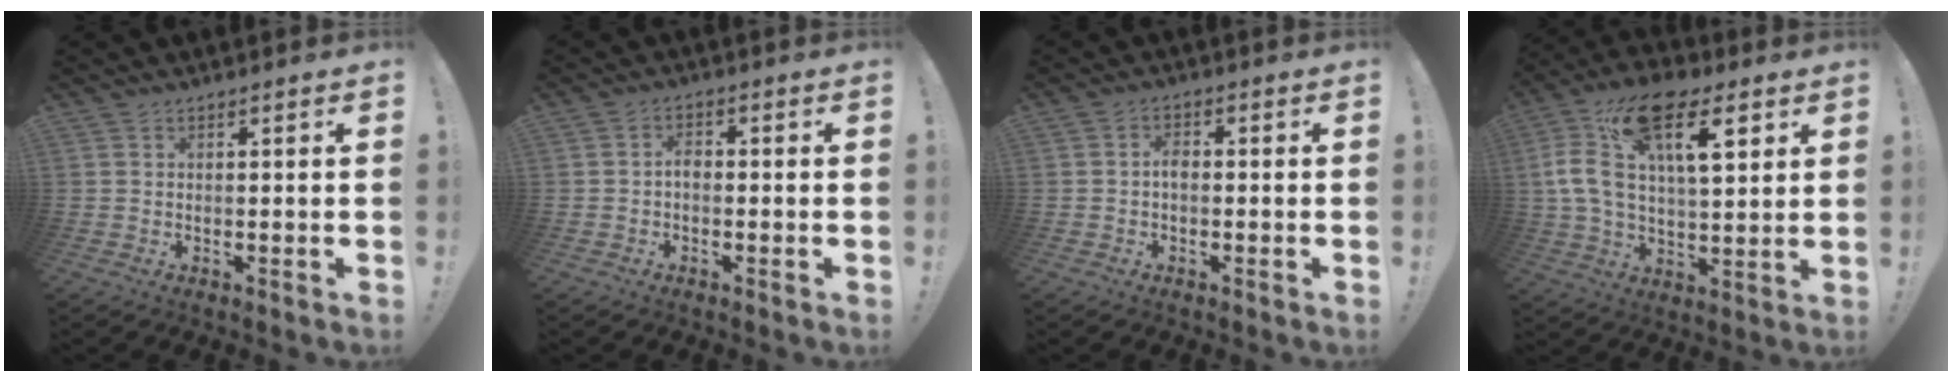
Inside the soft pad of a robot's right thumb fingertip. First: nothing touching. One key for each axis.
{"total": 2.6, "fx": -0.8, "fy": 1.7, "fz": 1.8, "tx": -0.030, "ty": 0.005, "tz": -0.016}
{"total": 2.5, "fx": -0.5, "fy": 1.5, "fz": 1.9, "tx": -0.034, "ty": 0.005, "tz": -0.011}
{"total": 20.7, "fx": 8.4, "fy": 10.2, "fz": 15.9, "tx": -0.292, "ty": -0.031, "tz": 0.133}